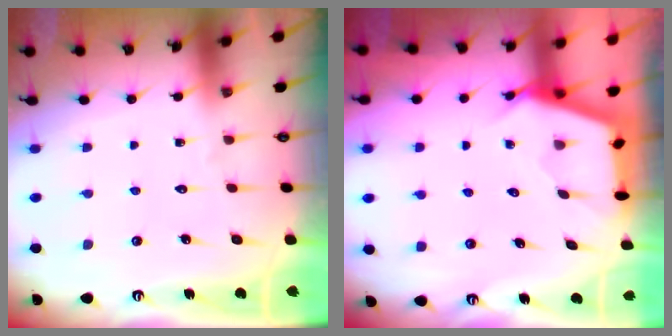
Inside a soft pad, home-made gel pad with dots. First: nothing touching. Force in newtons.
{"total": 2.6, "press": 2.5, "slide": 0.3}